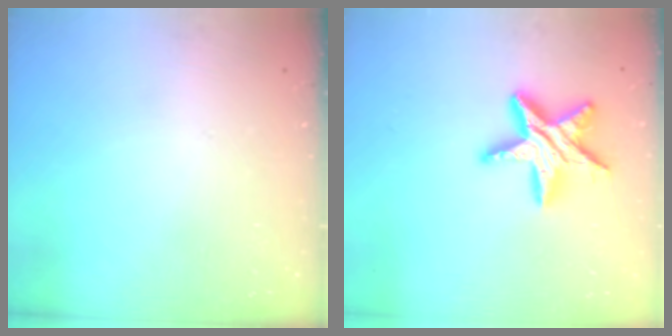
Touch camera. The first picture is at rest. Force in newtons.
{"total": 14.2, "press": 14.2, "slide": 1.0}